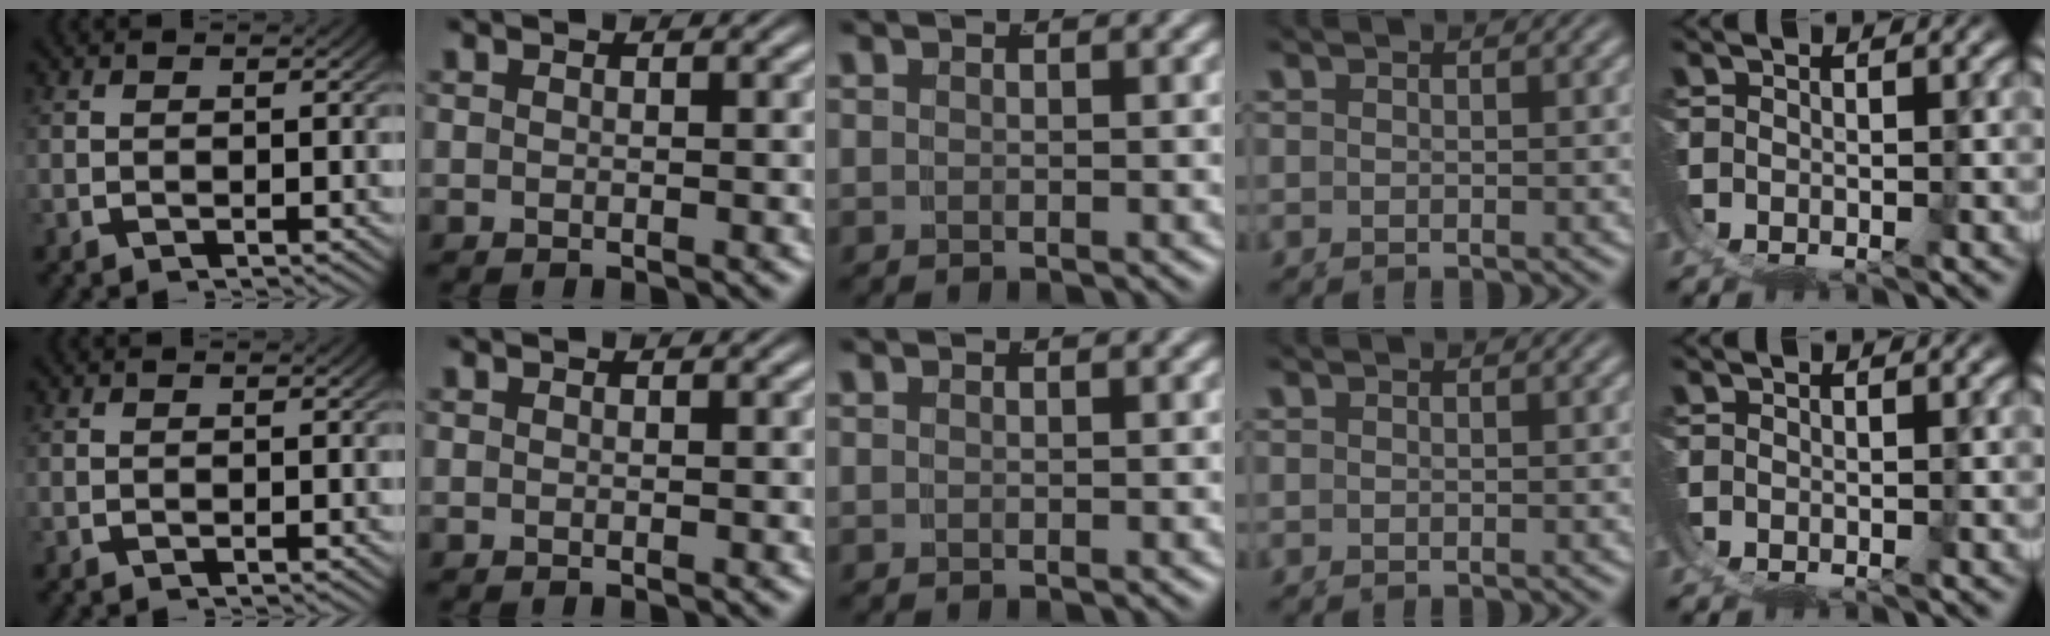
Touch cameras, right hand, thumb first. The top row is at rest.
{}